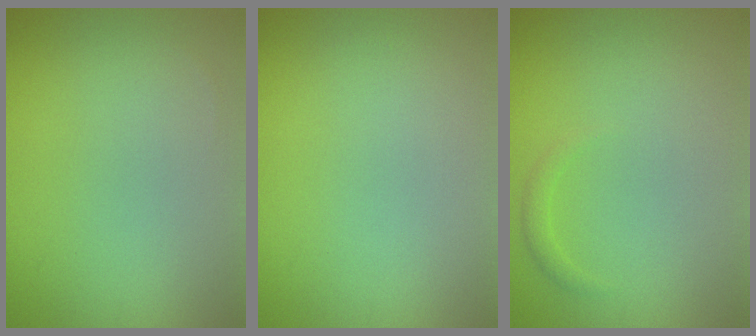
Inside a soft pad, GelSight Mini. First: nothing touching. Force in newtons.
{"total": 0.0}
{"total": 0.8, "press": 0.8, "slide": 0.1}